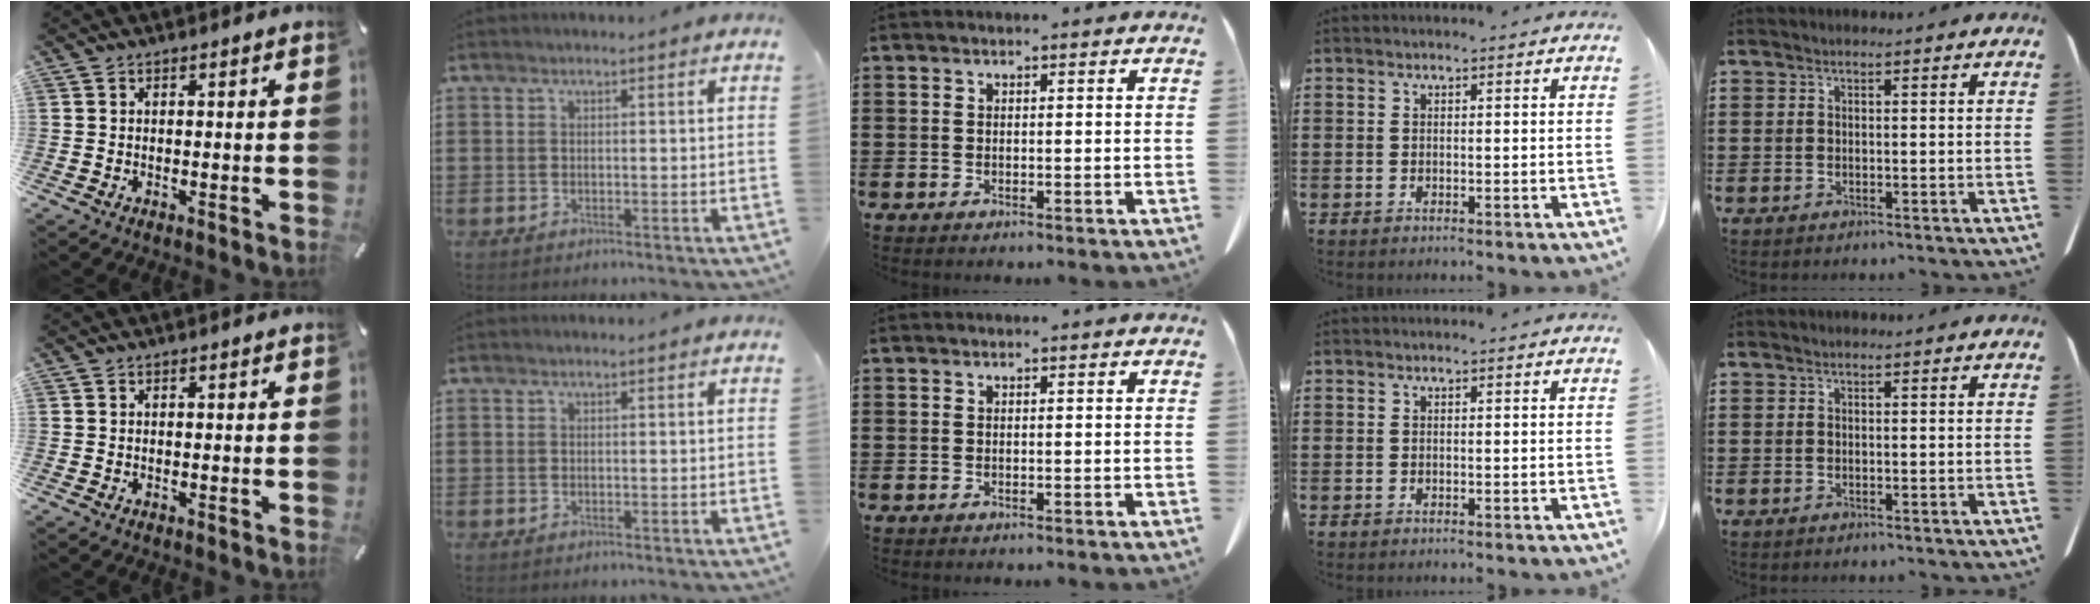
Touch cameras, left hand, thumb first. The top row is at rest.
{}